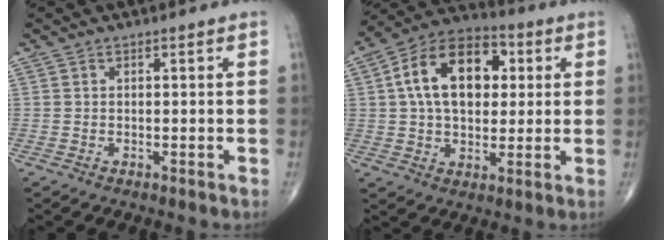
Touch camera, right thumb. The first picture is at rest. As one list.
[{"total": 17.7, "force": [3.8, 11.2, 13.1], "torque": [-0.188, 0.014, 0.056]}]